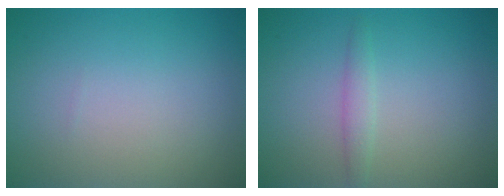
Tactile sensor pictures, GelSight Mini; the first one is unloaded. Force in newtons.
{"total": 1.4, "press": 1.4, "slide": 0.0}